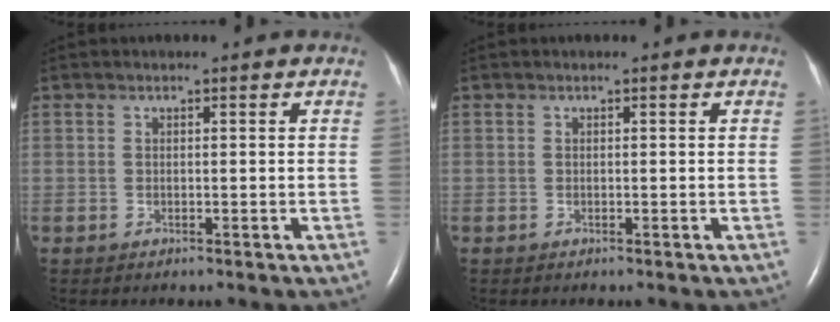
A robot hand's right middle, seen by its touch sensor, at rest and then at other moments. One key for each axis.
{"total": 0.0}